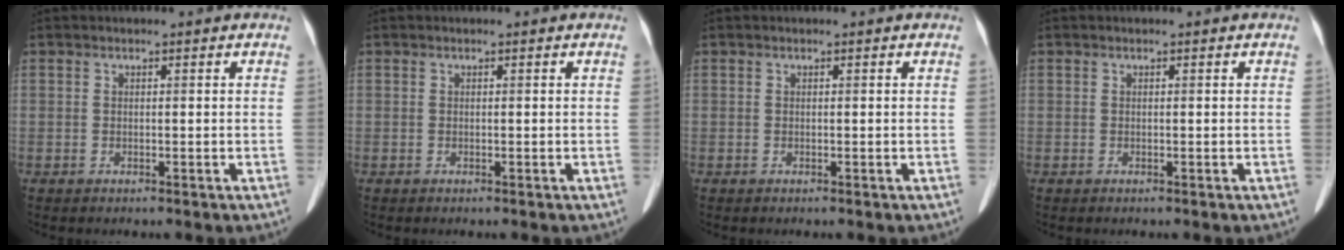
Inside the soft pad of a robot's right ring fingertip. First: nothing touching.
{"total": 0.0}
{"total": 0.0}
{"total": 0.0}